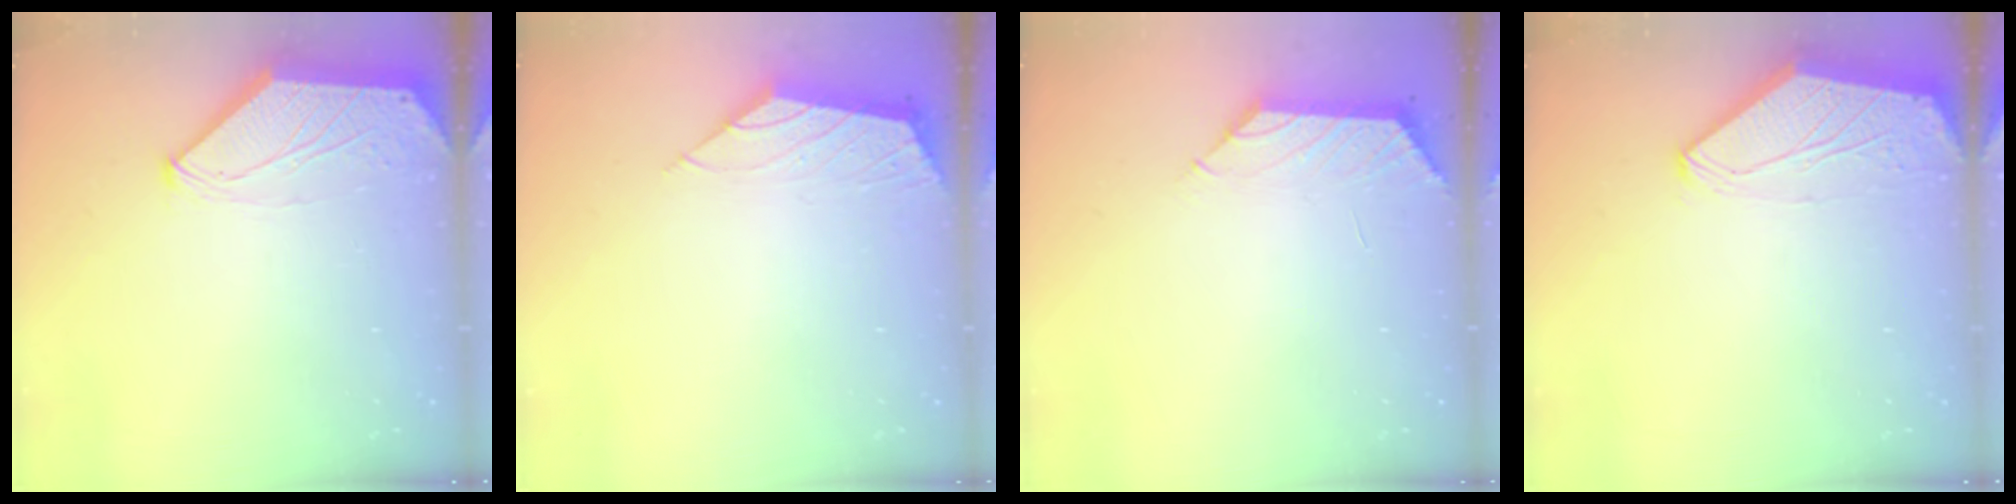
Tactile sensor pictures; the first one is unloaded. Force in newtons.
{"total": 1.6, "press": 1.5, "slide": 0.5}
{"total": 1.2, "press": 1.1, "slide": 0.6}
{"total": 0.0}